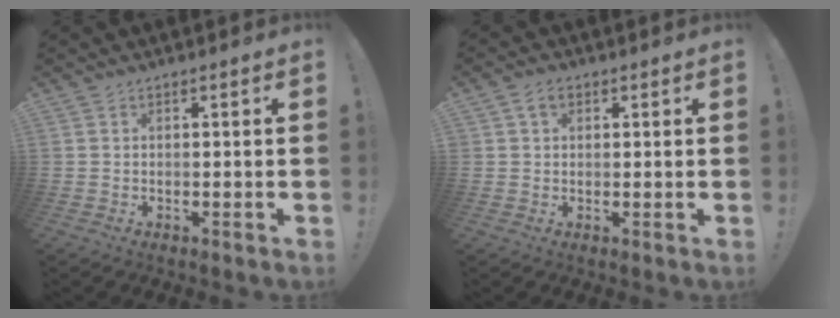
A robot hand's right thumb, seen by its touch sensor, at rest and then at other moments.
{"total": 3.4, "force": [1.5, 2.5, 1.8], "torque": [-0.030, 0.004, 0.028]}